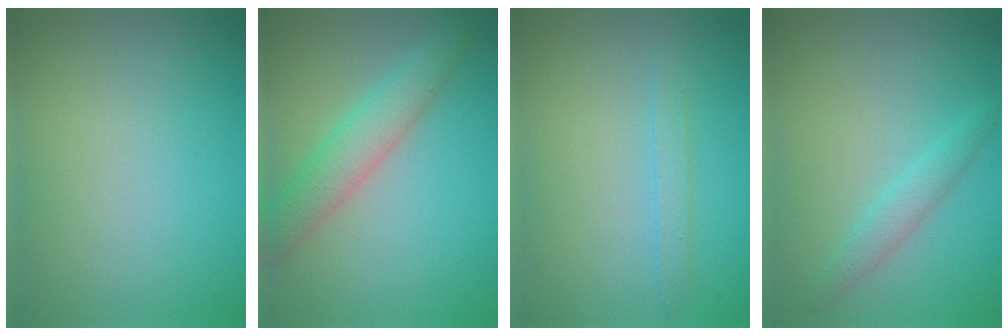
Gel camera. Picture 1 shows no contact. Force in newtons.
{"total": 4.2, "press": 4.2, "slide": 0.1}
{"total": 1.3, "press": 1.3, "slide": 0.0}
{"total": 1.9, "press": 1.9, "slide": 0.1}